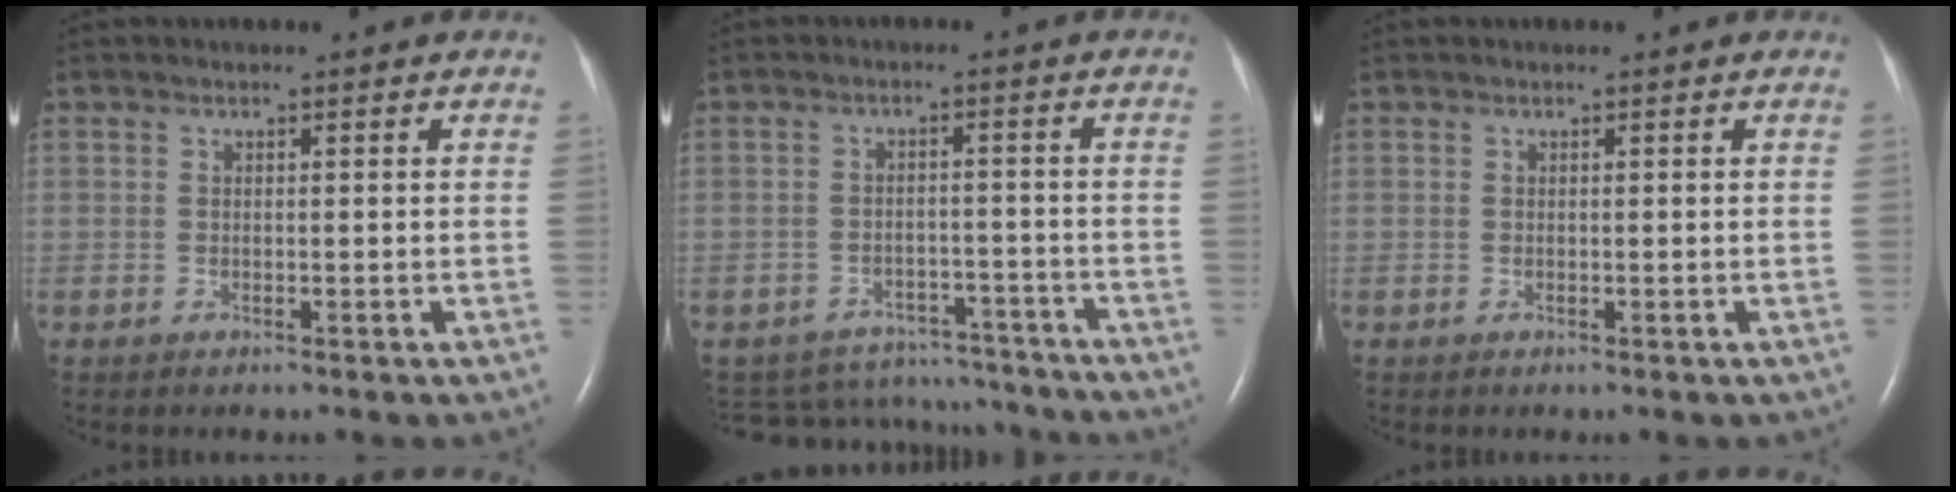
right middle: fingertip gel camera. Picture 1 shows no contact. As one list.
[{"total": 11.8, "force": [-11.1, 3.9, 0.5], "torque": [-0.019, 0.025, -0.141]}, {"total": 0.0}]